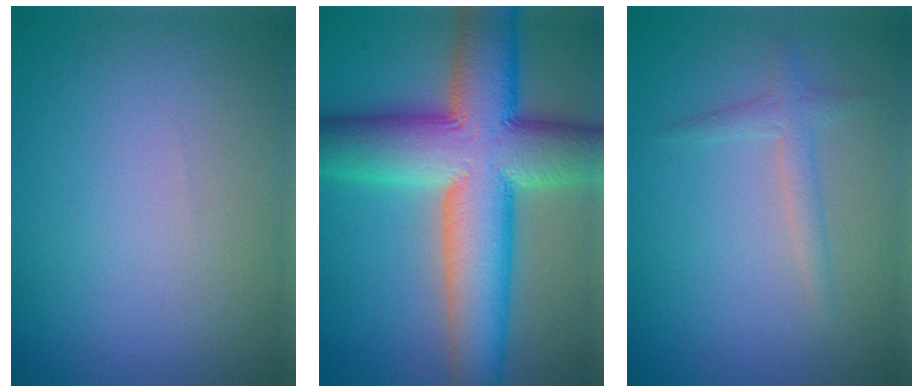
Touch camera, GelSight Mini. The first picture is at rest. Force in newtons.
{"total": 13.7, "press": 13.7, "slide": 0.5}
{"total": 1.6, "press": 1.6, "slide": 0.1}